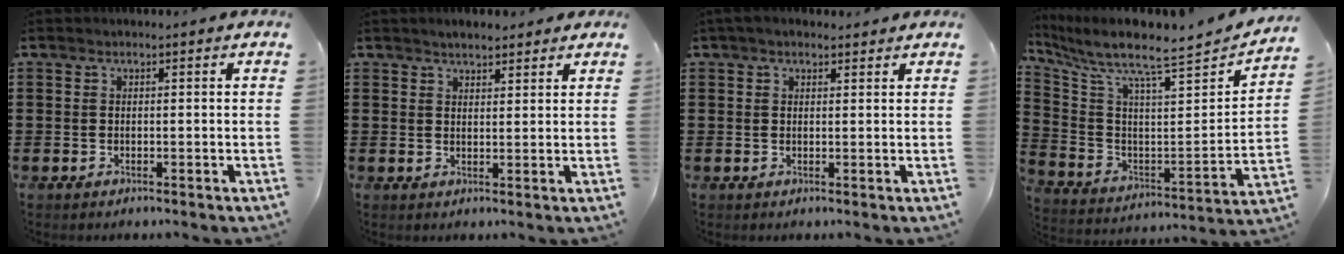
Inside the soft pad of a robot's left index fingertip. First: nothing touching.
{"total": 2.4, "force": [2.2, 0.8, 0.4], "torque": [-0.013, 0.006, 0.042]}
{"total": 1.9, "force": [1.6, 0.7, 0.8], "torque": [-0.017, 0.008, 0.030]}
{"total": 7.3, "force": [6.6, -0.5, 3.0], "torque": [-0.087, -0.080, 0.099]}